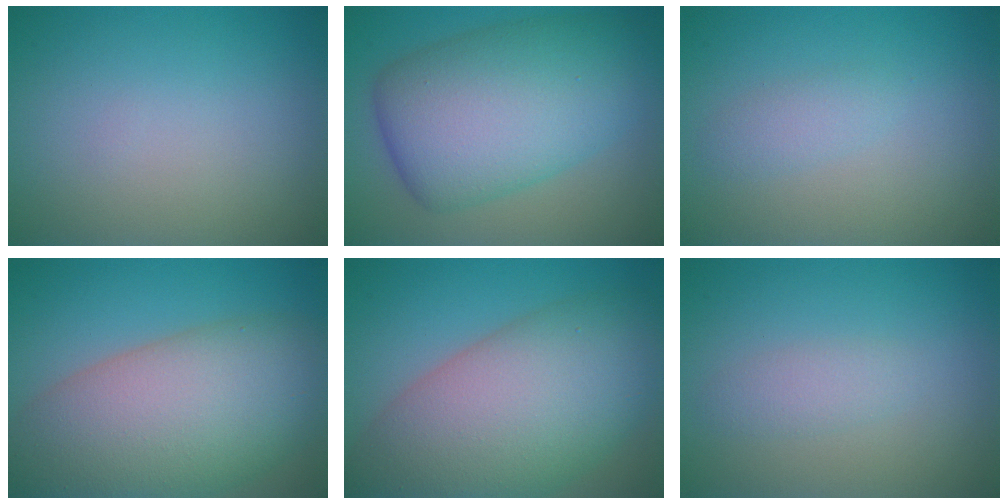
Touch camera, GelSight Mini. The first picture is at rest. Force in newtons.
{"total": 10.9, "press": 10.9, "slide": 0.1}
{"total": 1.4, "press": 1.4, "slide": 0.0}
{"total": 13.1, "press": 13.1, "slide": 1.0}
{"total": 13.2, "press": 13.2, "slide": 0.6}
{"total": 1.4, "press": 1.4, "slide": 0.1}